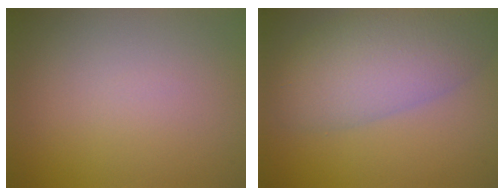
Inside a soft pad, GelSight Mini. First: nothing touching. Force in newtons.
{"total": 7.7, "press": 7.7, "slide": 0.4}